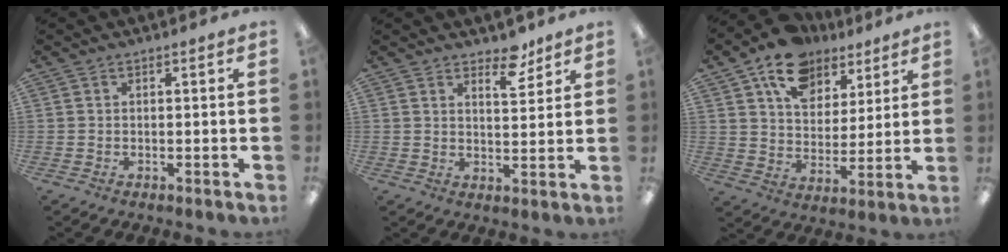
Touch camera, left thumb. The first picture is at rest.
{"total": 6.8, "force": [5.3, 2.8, 3.1], "torque": [-0.017, -0.038, 0.087]}
{"total": 15.0, "force": [10.2, 9.2, 6.2], "torque": [-0.104, -0.049, 0.188]}